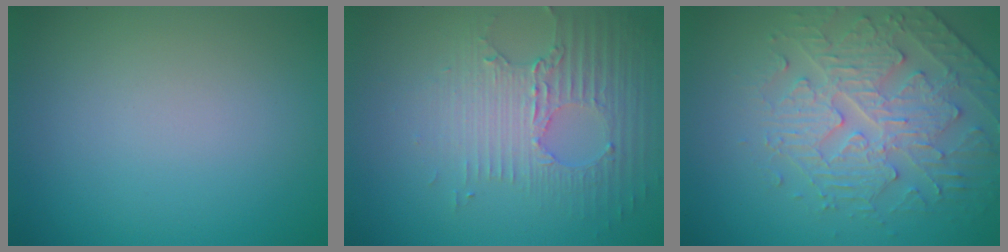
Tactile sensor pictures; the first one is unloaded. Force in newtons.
{"total": 3.5, "press": 3.2, "slide": 1.5}
{"total": 4.4, "press": 4.1, "slide": 1.6}